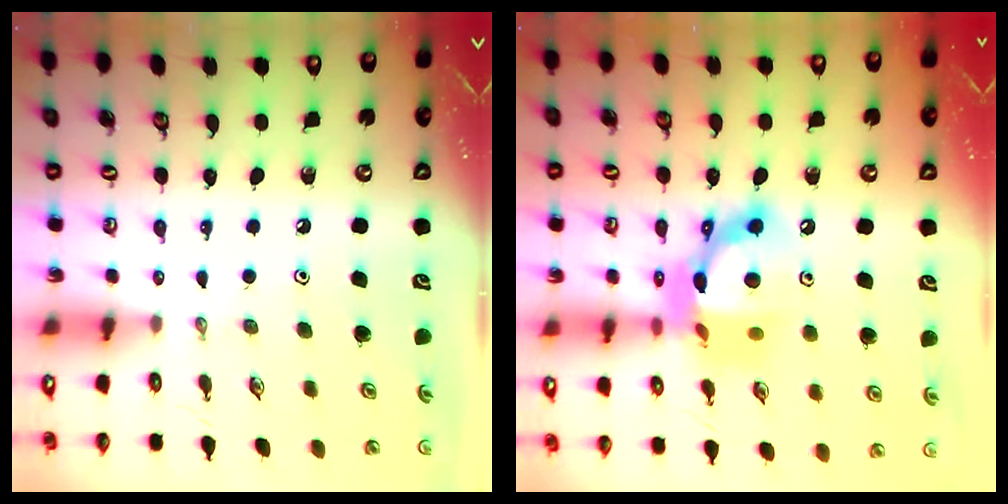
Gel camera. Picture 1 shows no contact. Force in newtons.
{"total": 15.1, "press": 15.1, "slide": 1.1}